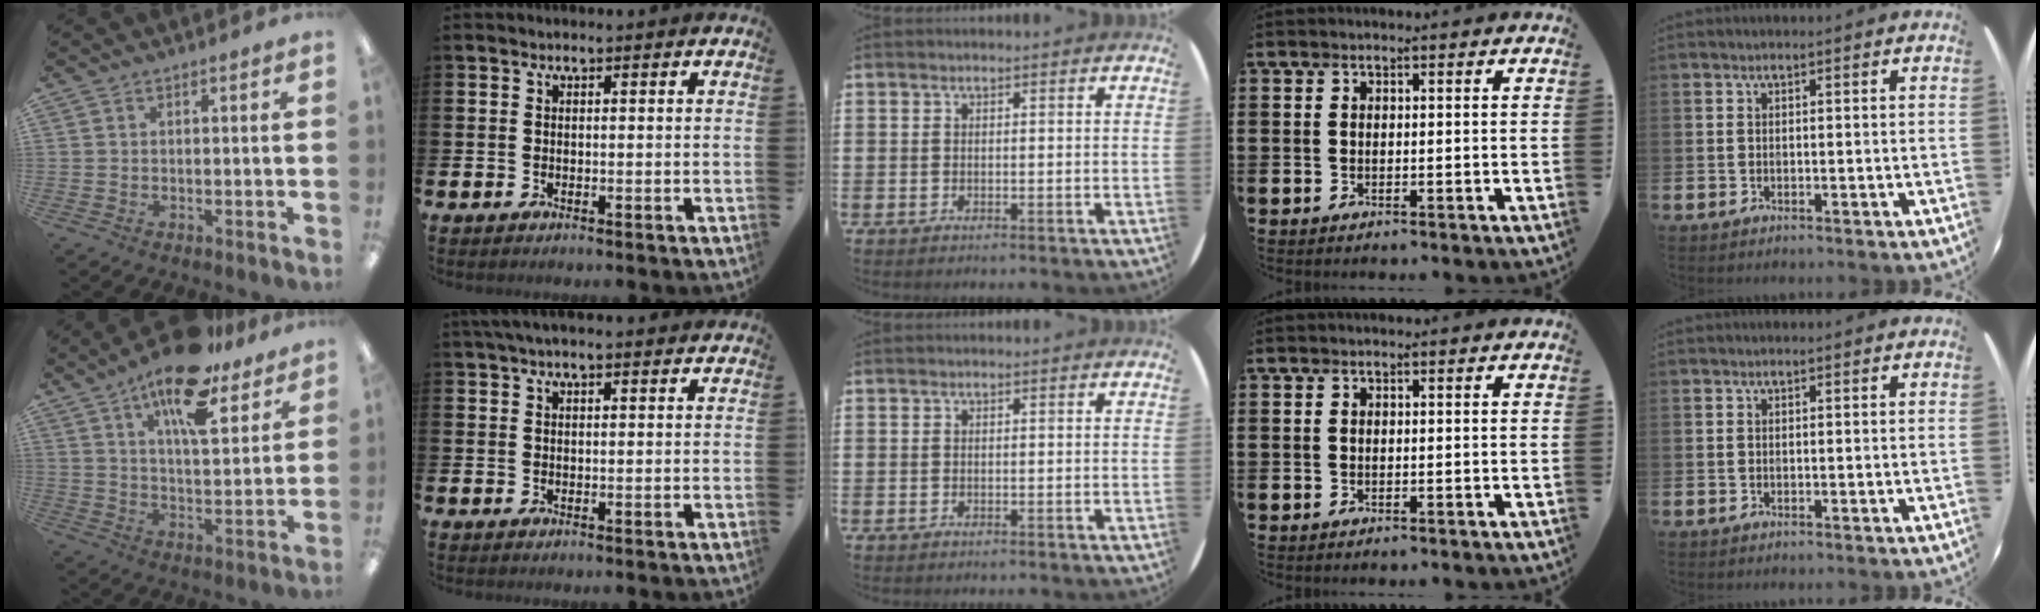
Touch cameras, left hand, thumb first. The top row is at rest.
{"thumb": {"total": 16.3, "force": [11.5, 5.5, 10.0], "torque": [-0.168, -0.057, 0.193]}, "index": {"total": 2.6, "force": [2.1, 0.5, 1.4], "torque": [-0.028, 0.000, 0.037]}}